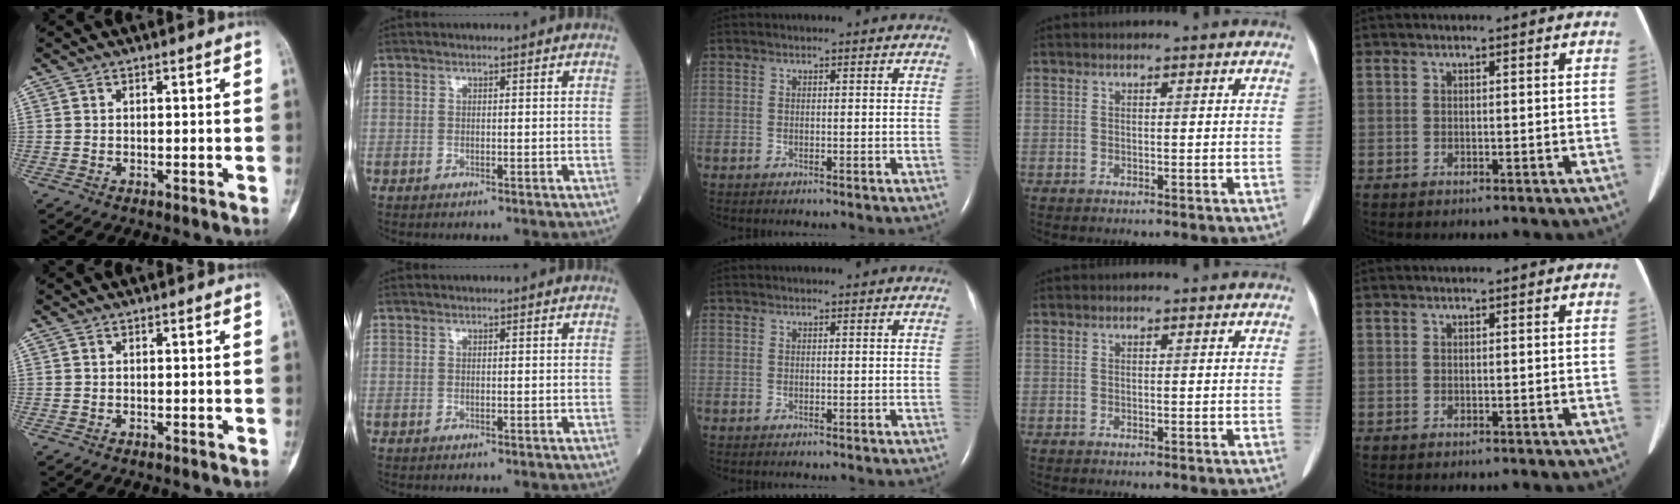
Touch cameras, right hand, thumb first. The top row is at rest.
{}